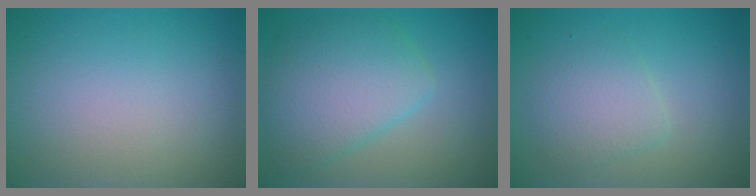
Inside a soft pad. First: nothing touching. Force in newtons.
{"total": 5.8, "press": 5.8, "slide": 0.1}
{"total": 2.7, "press": 2.7, "slide": 0.1}